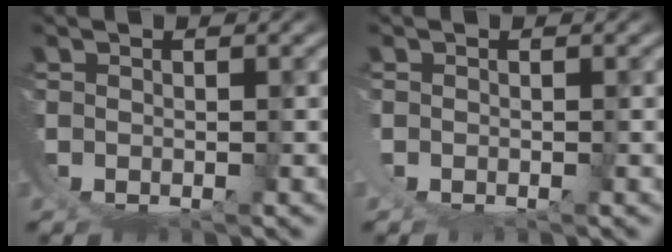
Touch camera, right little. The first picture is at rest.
{"total": 0.0}